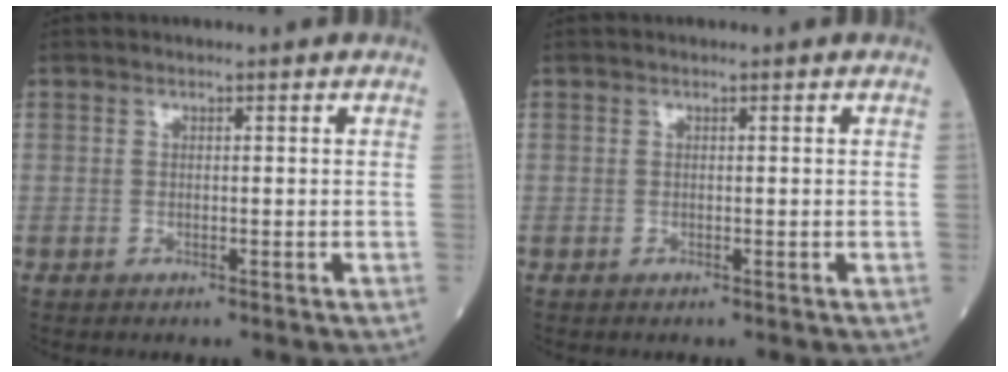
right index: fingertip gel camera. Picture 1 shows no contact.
{"total": 0.0}